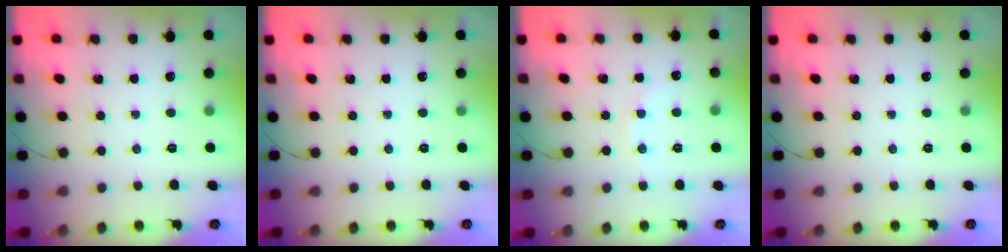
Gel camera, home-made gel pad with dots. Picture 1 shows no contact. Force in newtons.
{"total": 0.0}
{"total": 6.3, "press": 6.2, "slide": 1.3}
{"total": 0.0}